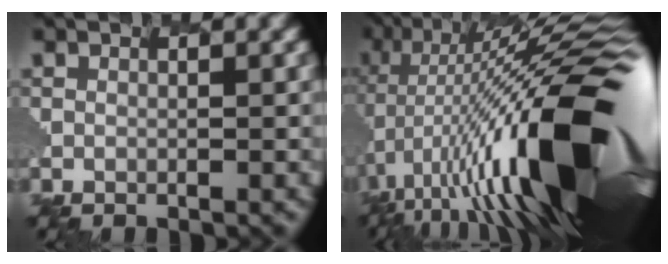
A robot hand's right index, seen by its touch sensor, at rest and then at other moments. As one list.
[{"total": 18.1, "force": [-1.3, 5.7, 17.1], "torque": [-0.277, 0.022, -0.042]}]